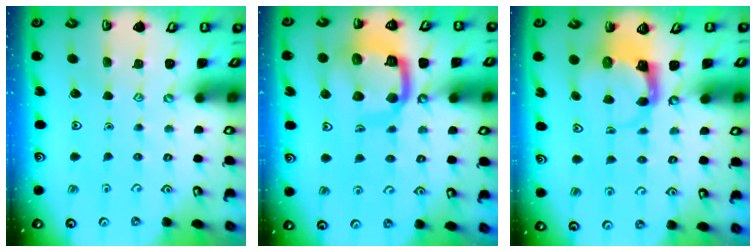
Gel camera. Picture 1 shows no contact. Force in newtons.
{"total": 13.1, "press": 13.0, "slide": 1.6}
{"total": 3.9, "press": 3.9, "slide": 0.6}